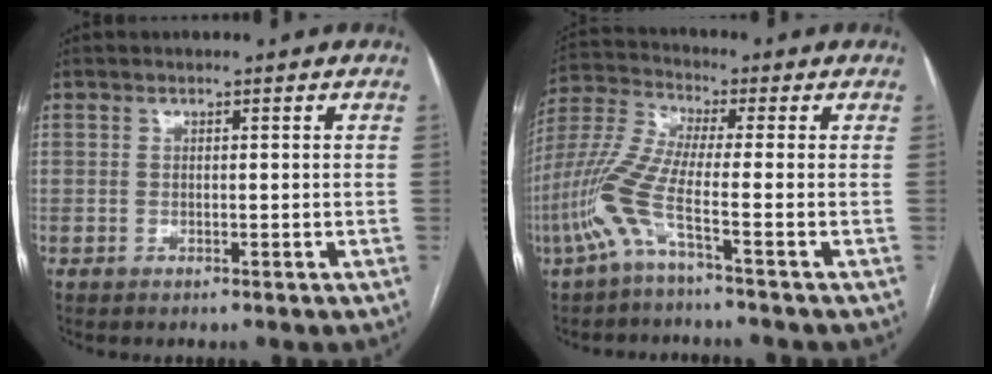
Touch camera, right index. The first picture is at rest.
{"total": 8.7, "force": [-3.9, -0.3, 7.8], "torque": [-0.189, 0.004, -0.091]}